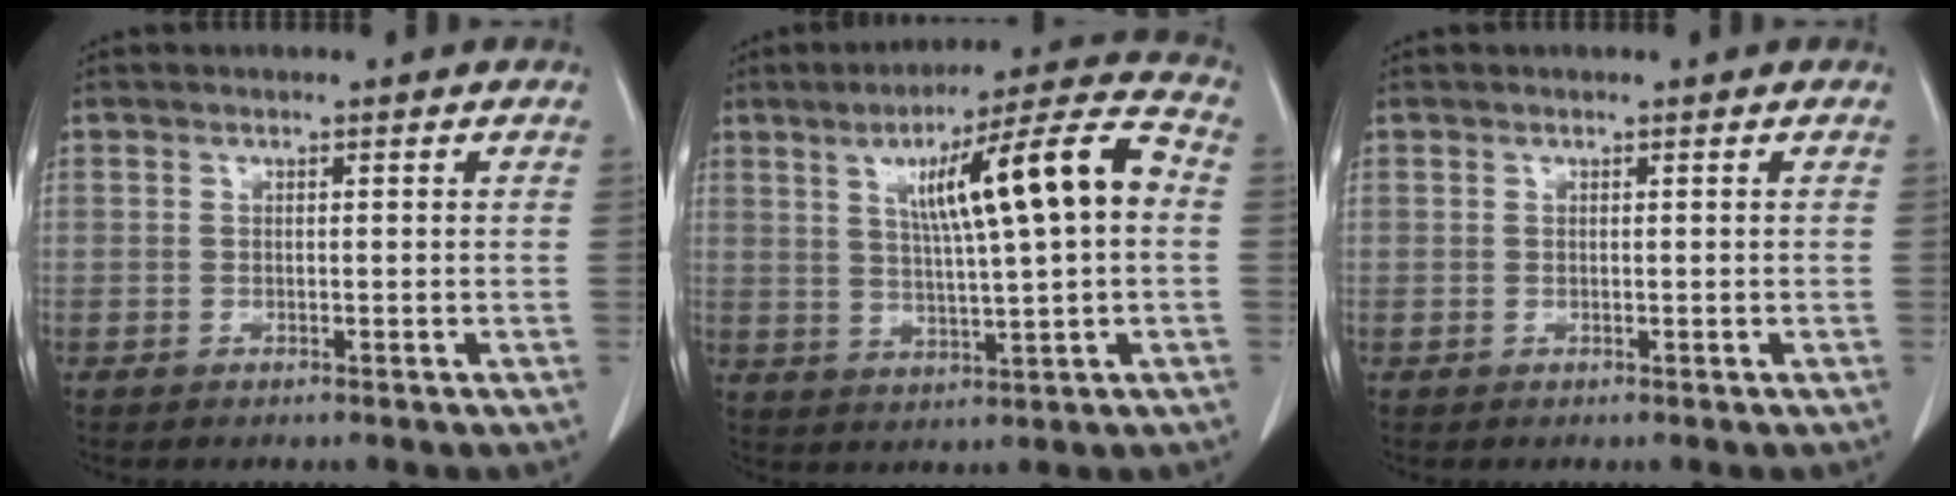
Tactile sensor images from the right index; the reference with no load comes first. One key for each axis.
{"total": 15.4, "fx": 2.7, "fy": 1.5, "fz": 15.0, "tx": -0.235, "ty": 0.029, "tz": 0.043}
{"total": 0.0}